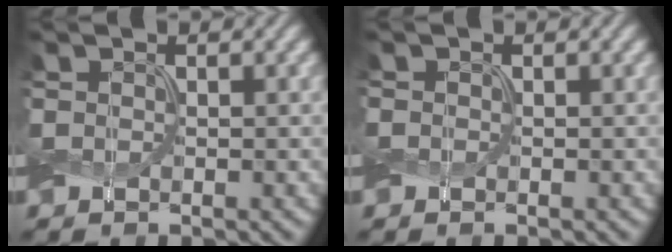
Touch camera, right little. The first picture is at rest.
{"total": 0.0}